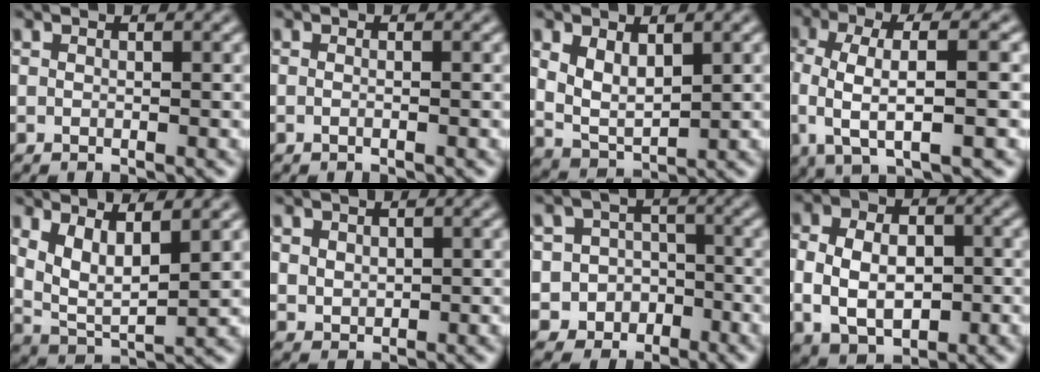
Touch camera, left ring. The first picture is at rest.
{"total": 0.9, "force": [-0.2, 0.4, 0.8], "torque": [-0.004, -0.012, -0.013]}
{"total": 3.9, "force": [1.1, 2.3, 2.9], "torque": [-0.065, -0.008, 0.027]}
{"total": 7.0, "force": [-0.5, 2.1, 6.7], "torque": [-0.113, 0.002, -0.015]}
{"total": 4.7, "force": [2.0, 1.9, 3.8], "torque": [-0.087, -0.016, 0.043]}
{"total": 1.5, "force": [0.5, 1.3, 0.7], "torque": [-0.014, -0.006, 0.016]}
{"total": 5.5, "force": [-2.4, 4.9, 0.7], "torque": [0.003, 0.000, -0.061]}
{"total": 7.6, "force": [-0.5, 5.4, 5.3], "torque": [-0.090, 0.003, -0.006]}